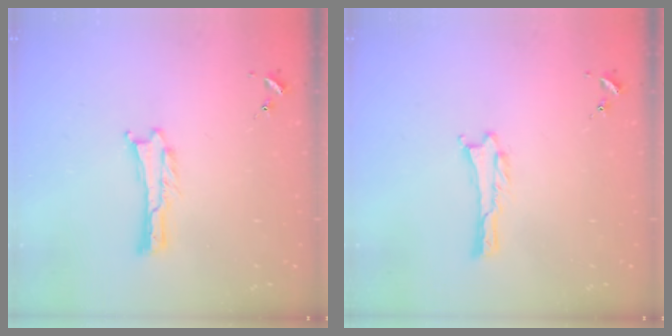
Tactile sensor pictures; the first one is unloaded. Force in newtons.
{"total": 0.0}